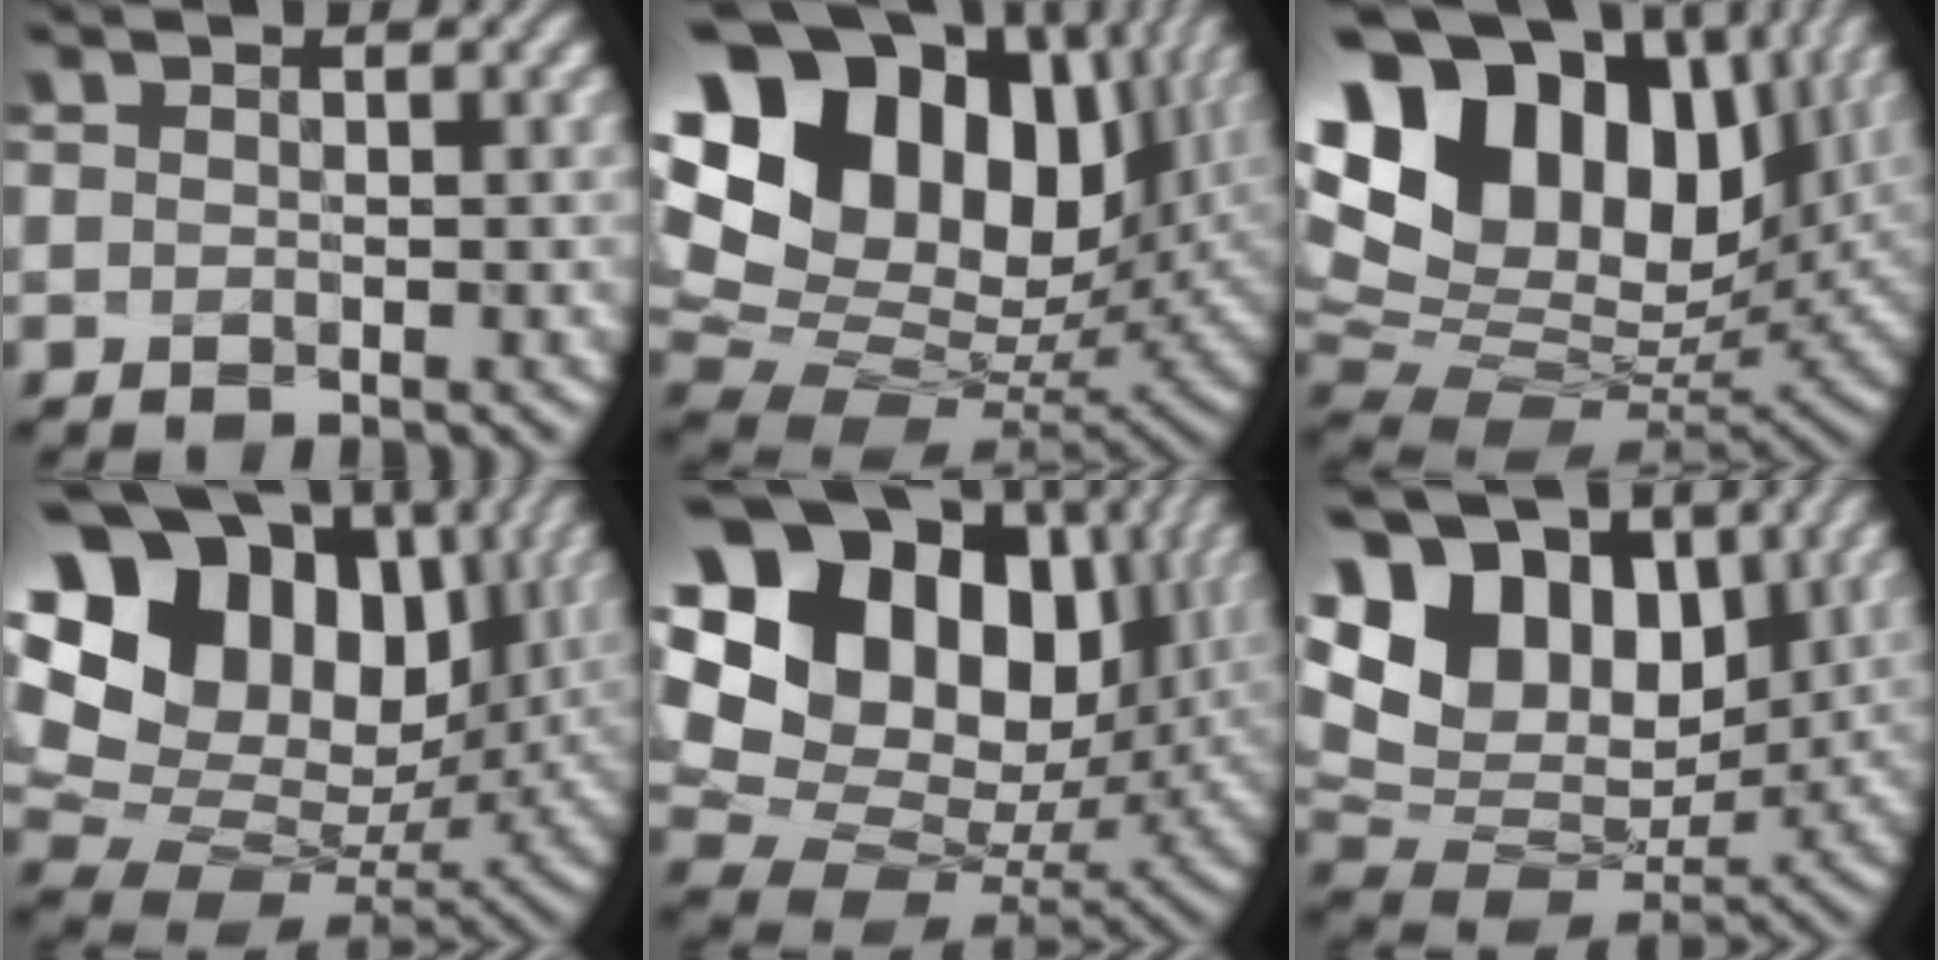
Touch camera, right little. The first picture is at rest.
{"total": 20.2, "force": [8.3, 13.3, 12.7], "torque": [-0.272, 0.061, 0.155]}
{"total": 16.4, "force": [7.9, 10.2, 10.1], "torque": [-0.219, 0.042, 0.147]}
{"total": 21.5, "force": [9.2, 15.2, 12.1], "torque": [-0.292, 0.068, 0.175]}
{"total": 21.5, "force": [8.0, 15.7, 12.3], "torque": [-0.304, 0.058, 0.157]}
{"total": 13.2, "force": [5.7, 8.5, 8.3], "torque": [-0.172, 0.028, 0.096]}